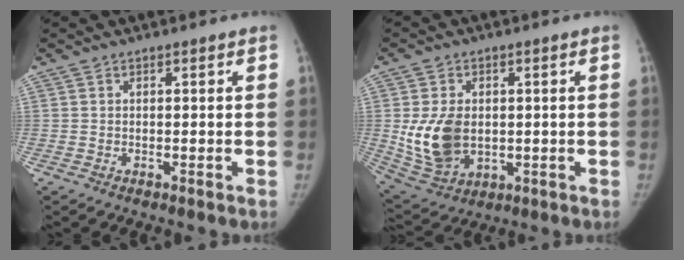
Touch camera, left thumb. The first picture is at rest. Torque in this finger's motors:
{"motor_torque": [-0.43, 0.88, 0.90, -0.71, 0.13]}